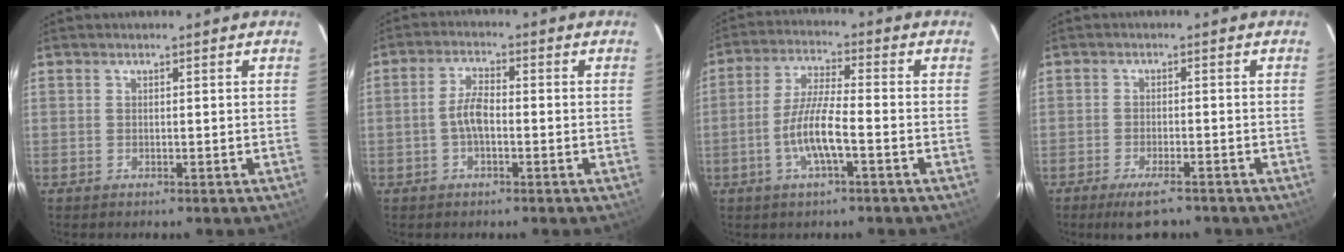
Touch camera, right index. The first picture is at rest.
{"total": 4.0, "force": [-1.0, 1.6, 3.5], "torque": [-0.072, 0.012, -0.017]}
{"total": 8.0, "force": [-2.9, 1.0, 7.4], "torque": [-0.150, 0.003, -0.057]}
{"total": 5.5, "force": [-4.3, 1.2, 3.2], "torque": [-0.071, -0.011, -0.073]}